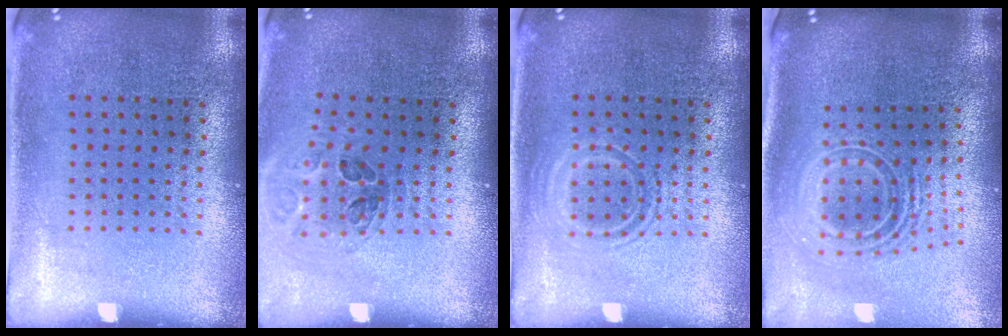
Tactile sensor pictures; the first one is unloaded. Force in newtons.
{"total": 0.9, "press": 0.9, "slide": 0.2}
{"total": 1.0, "press": 1.0, "slide": 0.2}
{"total": 2.5, "press": 1.7, "slide": 1.8}